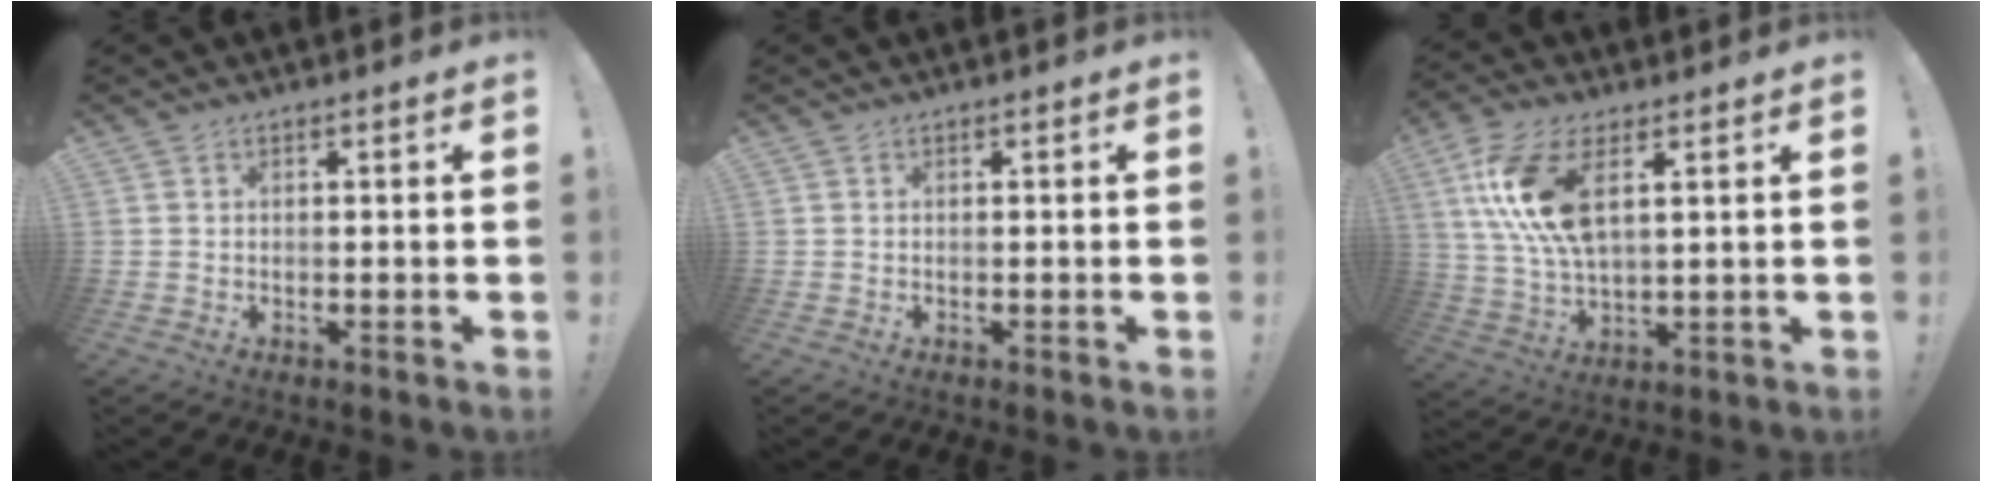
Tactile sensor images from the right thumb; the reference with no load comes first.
{"total": 0.0}
{"total": 14.7, "force": [5.5, 6.9, 11.8], "torque": [-0.255, -0.018, 0.099]}